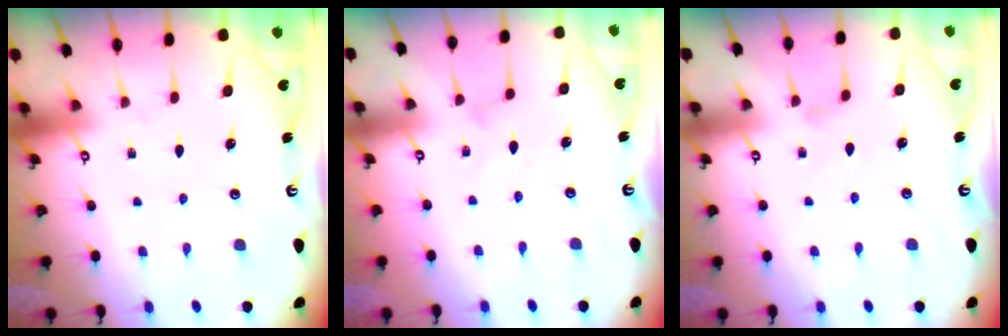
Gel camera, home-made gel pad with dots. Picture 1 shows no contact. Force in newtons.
{"total": 0.0}
{"total": 2.0, "press": 2.0, "slide": 0.5}